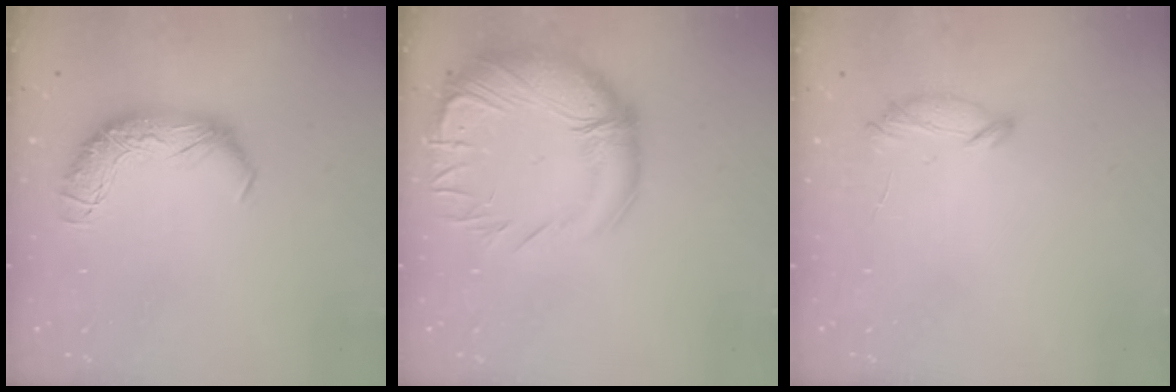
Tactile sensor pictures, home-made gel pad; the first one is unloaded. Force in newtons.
{"total": 4.8, "press": 3.8, "slide": 2.8}
{"total": 7.5, "press": 7.5, "slide": 0.3}